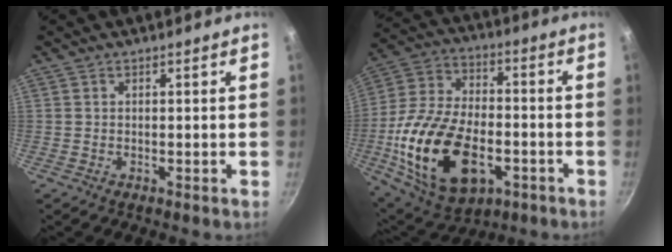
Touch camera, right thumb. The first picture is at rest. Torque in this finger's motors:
{"motor_torque": [-0.28, 1.33, 2.23, -0.53, 0.65]}